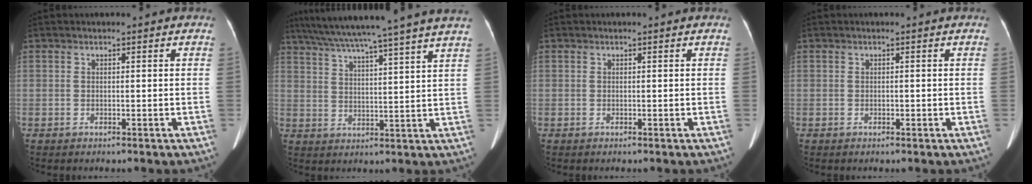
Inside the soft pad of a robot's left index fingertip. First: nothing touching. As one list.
[{"total": 21.1, "force": [18.2, -1.7, 10.7], "torque": [-0.184, 0.002, 0.251]}, {"total": 0.0}, {"total": 0.0}]